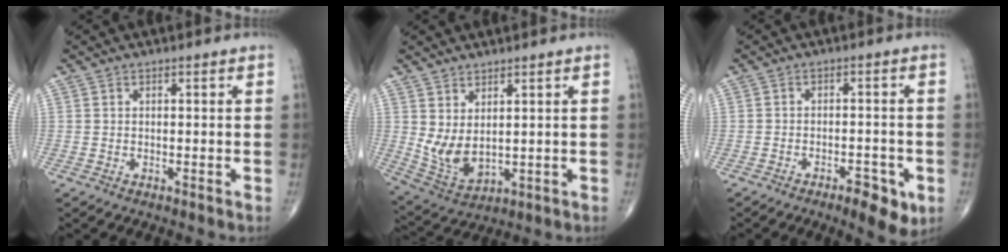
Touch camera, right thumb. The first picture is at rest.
{"total": 7.3, "force": [1.8, 3.7, 6.1], "torque": [-0.117, -0.023, 0.054]}
{"total": 6.4, "force": [-3.2, 2.4, 5.0], "torque": [-0.064, 0.009, -0.043]}